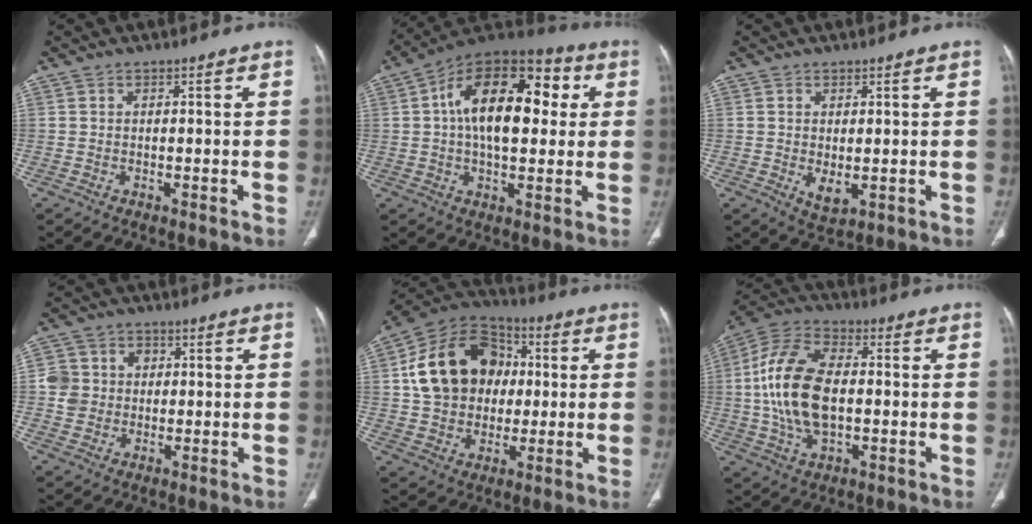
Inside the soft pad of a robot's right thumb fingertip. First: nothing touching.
{"total": 20.3, "force": [3.4, 11.2, 16.6], "torque": [-0.238, 0.028, 0.042]}
{"total": 3.4, "force": [-0.2, 1.8, 2.9], "torque": [-0.044, -0.011, 0.008]}
{"total": 6.6, "force": [0.5, 6.3, 2.0], "torque": [-0.012, 0.012, 0.006]}
{"total": 18.9, "force": [2.2, 15.0, 11.2], "torque": [-0.168, 0.023, 0.036]}
{"total": 16.9, "force": [0.0, 9.3, 14.1], "torque": [-0.284, 0.018, -0.001]}